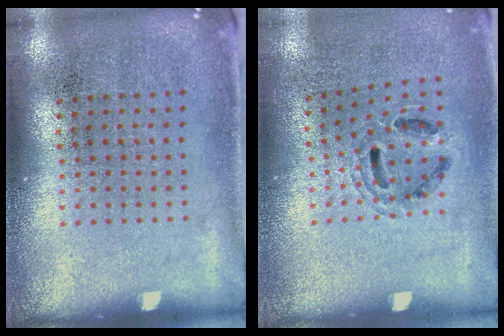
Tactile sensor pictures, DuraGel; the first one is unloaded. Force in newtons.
{"total": 0.9, "press": 0.8, "slide": 0.3}